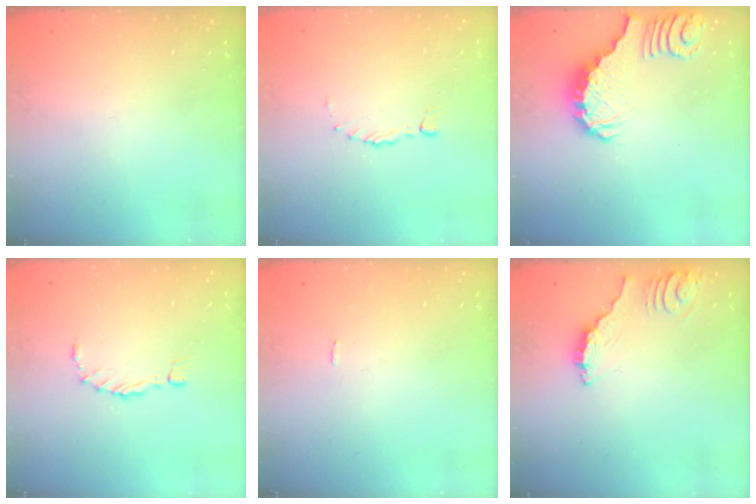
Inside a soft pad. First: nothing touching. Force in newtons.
{"total": 0.0}
{"total": 2.7, "press": 2.7, "slide": 0.5}
{"total": 1.1, "press": 1.1, "slide": 0.2}
{"total": 0.0}
{"total": 3.4, "press": 3.4, "slide": 0.1}